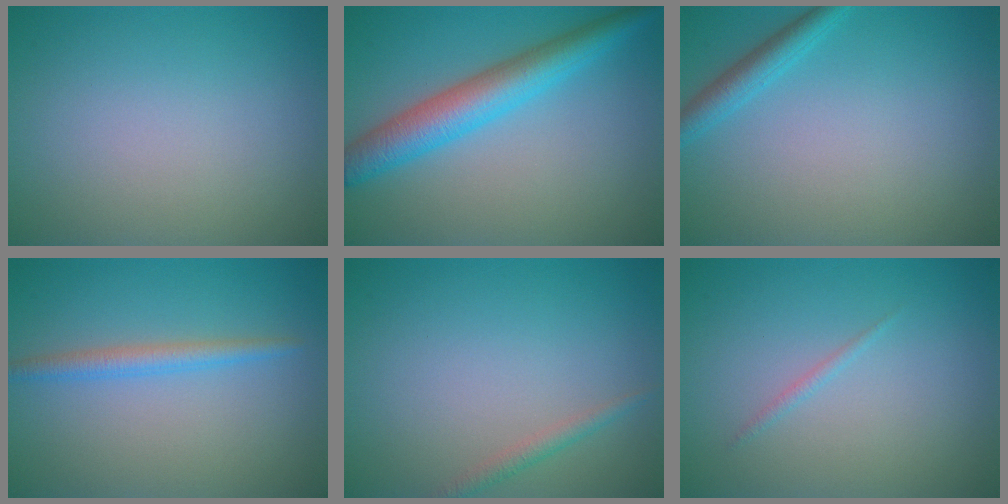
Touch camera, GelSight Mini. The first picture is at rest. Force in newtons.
{"total": 5.5, "press": 5.5, "slide": 0.1}
{"total": 2.2, "press": 2.2, "slide": 0.1}
{"total": 2.1, "press": 2.1, "slide": 0.0}
{"total": 1.2, "press": 1.2, "slide": 0.0}
{"total": 0.6, "press": 0.6, "slide": 0.1}